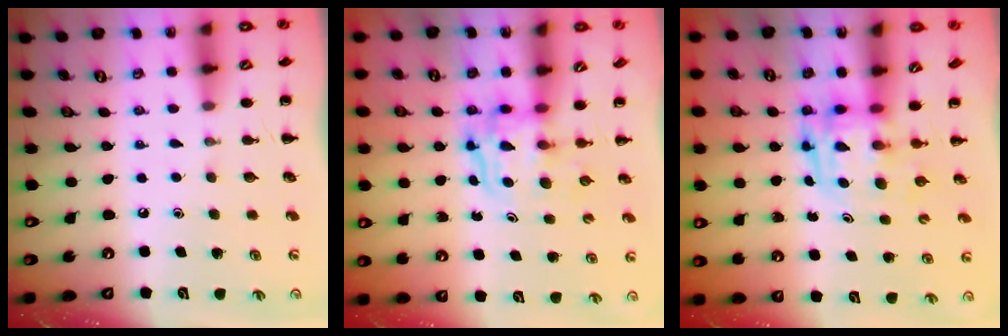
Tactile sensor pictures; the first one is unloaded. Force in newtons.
{"total": 3.4, "press": 3.4, "slide": 0.2}
{"total": 3.9, "press": 3.8, "slide": 0.7}